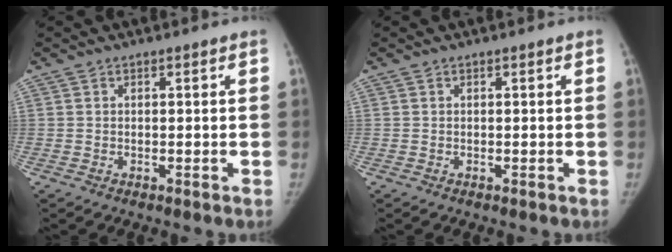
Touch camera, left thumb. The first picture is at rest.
{"total": 0.0}